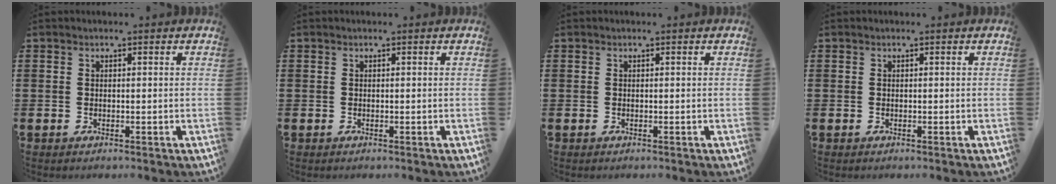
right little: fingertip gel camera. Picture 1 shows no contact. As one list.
[{"total": 0.0}, {"total": 0.0}, {"total": 0.0}]